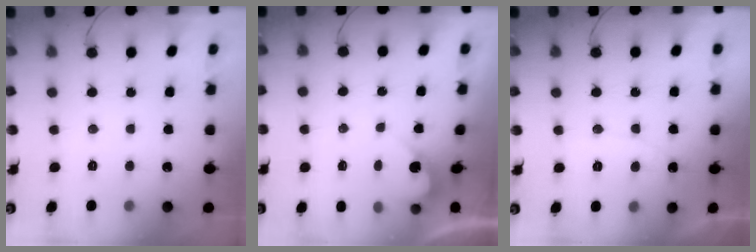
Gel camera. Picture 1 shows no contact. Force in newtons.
{"total": 3.2, "press": 3.2, "slide": 0.2}
{"total": 4.0, "press": 4.0, "slide": 0.3}